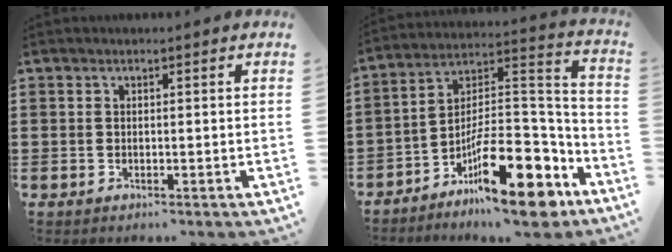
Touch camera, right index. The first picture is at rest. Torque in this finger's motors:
{"motor_torque": [0.97, 1.16, 0.51, 0.21]}